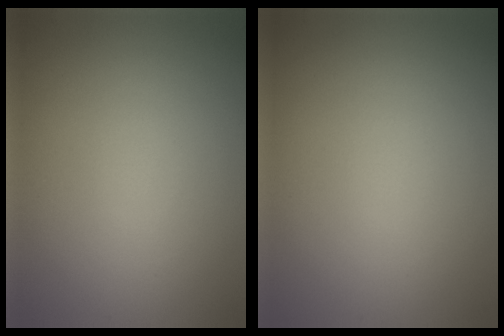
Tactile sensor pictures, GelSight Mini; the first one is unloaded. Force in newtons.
{"total": 0.0}